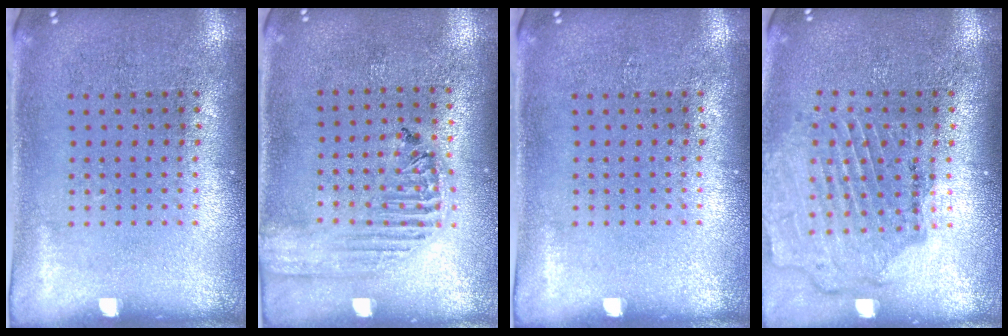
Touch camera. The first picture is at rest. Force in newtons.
{"total": 1.7, "press": 1.6, "slide": 0.6}
{"total": 0.0}
{"total": 1.6, "press": 1.6, "slide": 0.2}